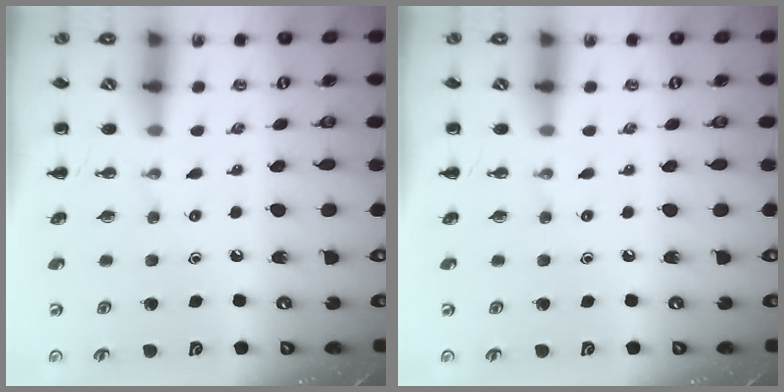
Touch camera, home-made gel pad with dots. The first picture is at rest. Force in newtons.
{"total": 0.0}